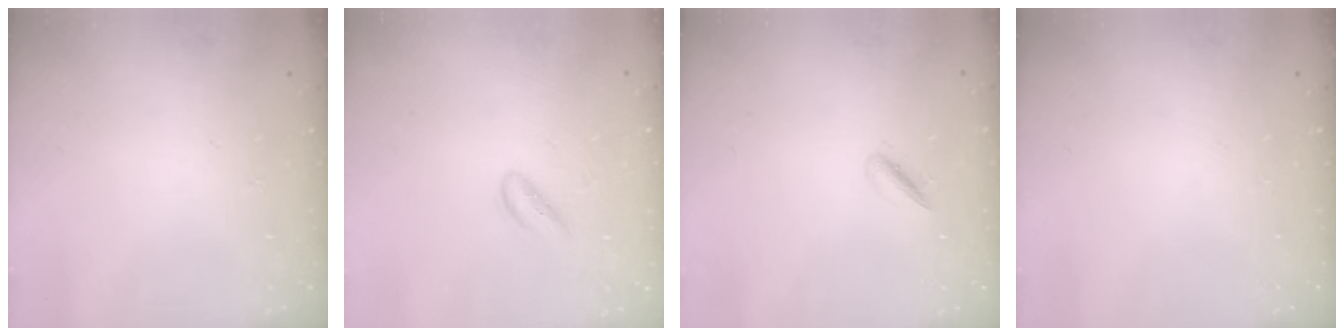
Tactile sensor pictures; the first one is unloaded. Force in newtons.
{"total": 1.4, "press": 1.3, "slide": 0.4}
{"total": 2.8, "press": 2.8, "slide": 0.6}
{"total": 0.0}